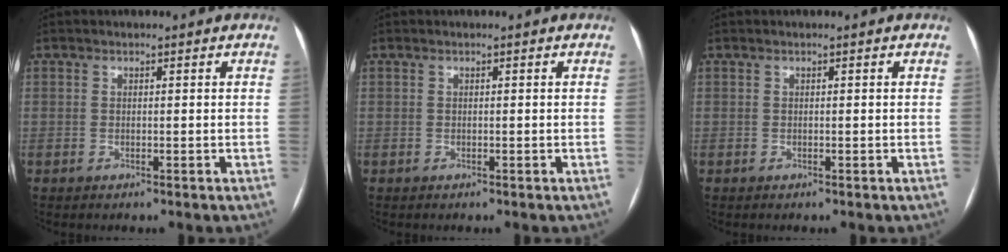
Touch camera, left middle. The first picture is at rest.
{"total": 0.0}
{"total": 0.0}